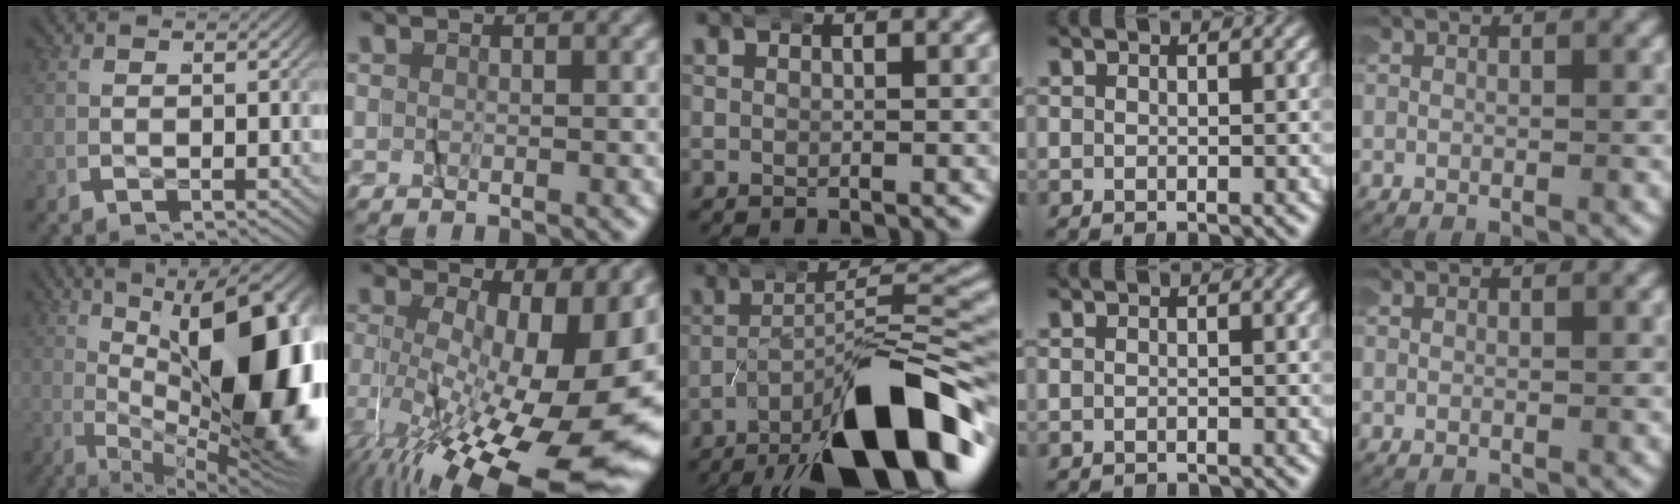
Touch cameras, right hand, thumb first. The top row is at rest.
{"thumb": {"total": 23.7, "force": [-0.5, 12.1, 20.4], "torque": [-0.287, -0.047, 0.025]}, "index": {"total": 12.6, "force": [-6.1, 3.7, 10.3], "torque": [-0.144, -0.045, -0.070]}, "middle": {"total": 12.3, "force": [-7.6, 2.8, 9.2], "torque": [-0.129, 0.004, -0.113]}, "ring": {"total": 1.0, "force": [-1.0, -0.2, -0.2], "torque": [0.004, -0.009, -0.013]}}